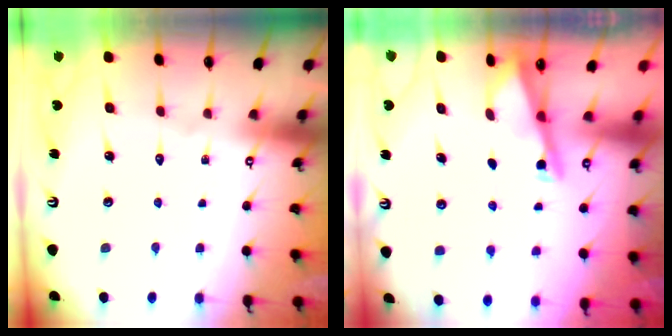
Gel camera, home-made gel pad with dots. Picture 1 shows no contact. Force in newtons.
{"total": 2.8, "press": 2.7, "slide": 0.3}